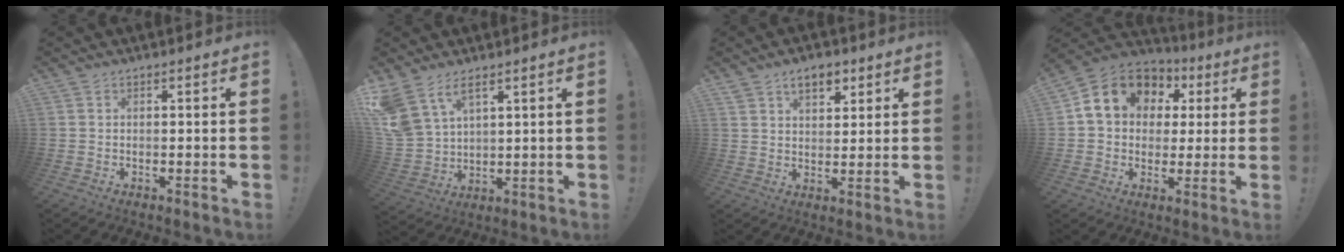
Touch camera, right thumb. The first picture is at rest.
{"total": 9.6, "force": [6.5, 5.0, 5.0], "torque": [-0.122, -0.037, 0.132]}
{"total": 7.8, "force": [4.6, 4.7, 4.2], "torque": [-0.056, -0.014, 0.082]}
{"total": 13.1, "force": [4.8, 10.7, 5.9], "torque": [-0.084, -0.022, 0.093]}